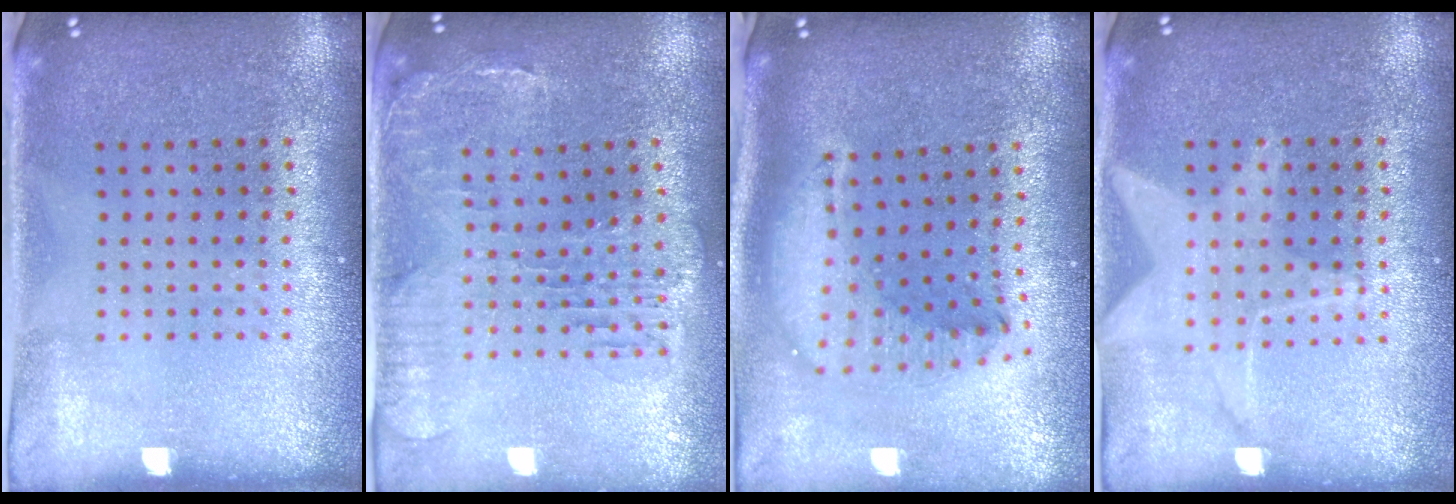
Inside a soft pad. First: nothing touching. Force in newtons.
{"total": 1.2, "press": 1.1, "slide": 0.4}
{"total": 1.9, "press": 1.5, "slide": 1.1}
{"total": 1.4, "press": 1.4, "slide": 0.2}